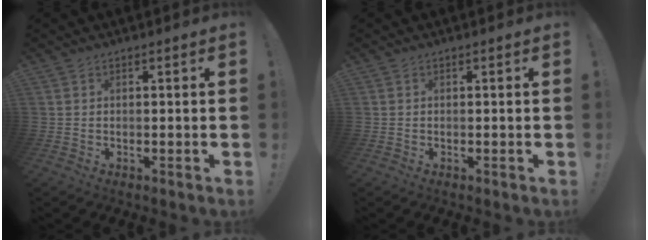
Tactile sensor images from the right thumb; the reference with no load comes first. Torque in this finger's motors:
{"motor_torque": [0.03, 0.17, 0.13, -0.09, 0.00]}